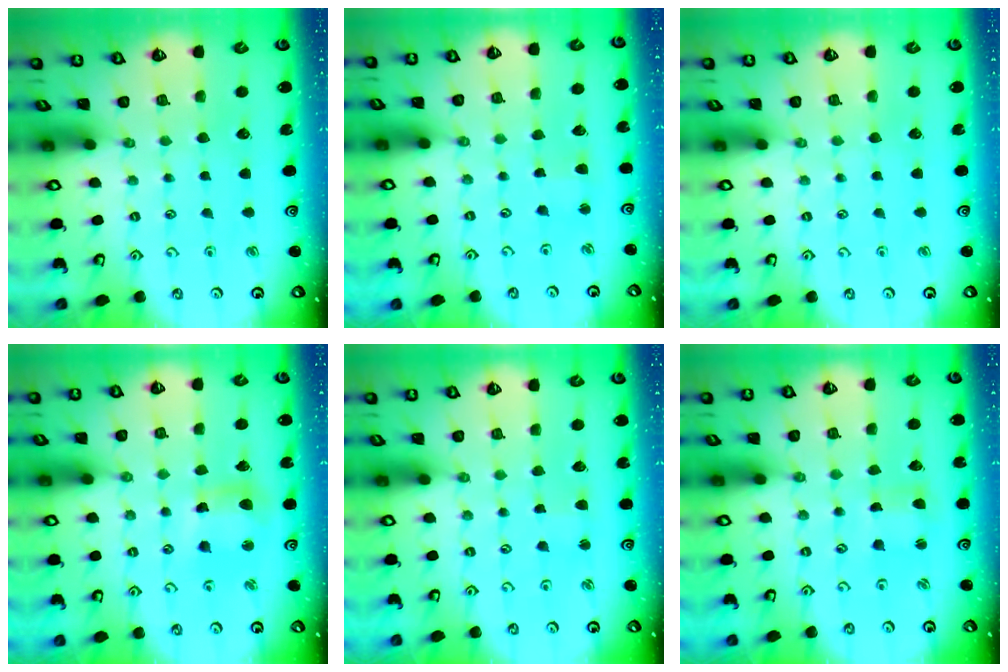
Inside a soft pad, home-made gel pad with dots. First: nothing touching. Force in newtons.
{"total": 2.5, "press": 2.5, "slide": 0.3}
{"total": 0.0}
{"total": 8.5, "press": 8.3, "slide": 1.4}
{"total": 2.3, "press": 2.3, "slide": 0.2}
{"total": 1.1, "press": 1.0, "slide": 0.2}